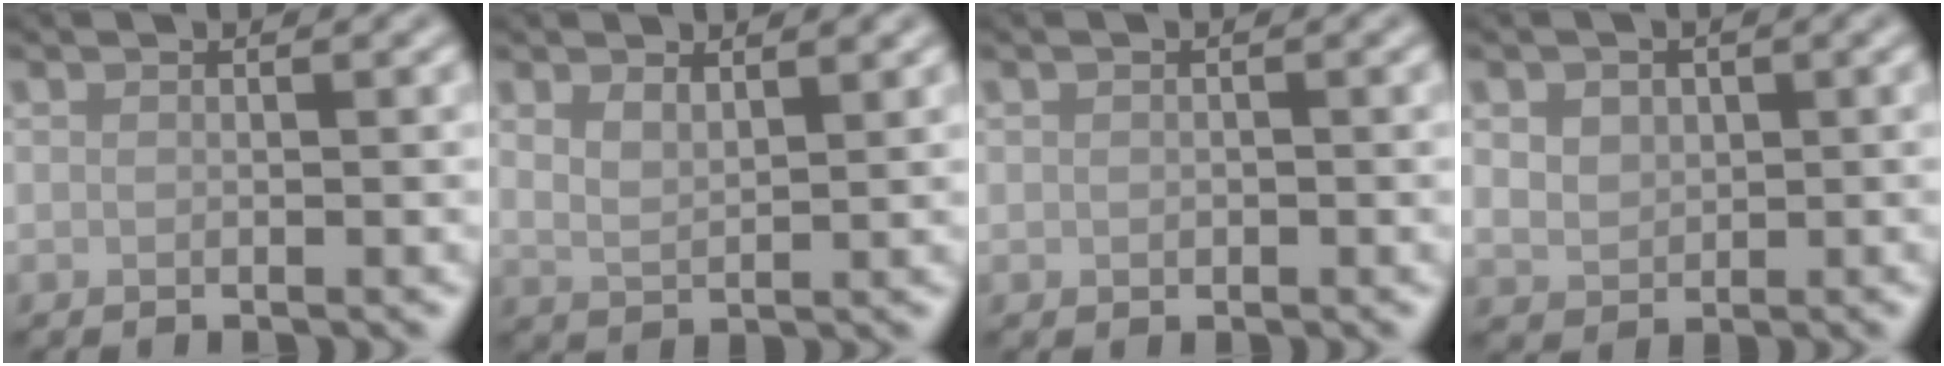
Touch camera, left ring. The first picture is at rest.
{"total": 2.3, "force": [1.6, 0.8, 1.4], "torque": [-0.031, -0.005, 0.033]}
{"total": 0.6, "force": [0.0, 0.5, 0.2], "torque": [0.000, -0.003, -0.001]}
{"total": 2.8, "force": [0.8, 2.2, 1.6], "torque": [-0.029, 0.010, 0.010]}